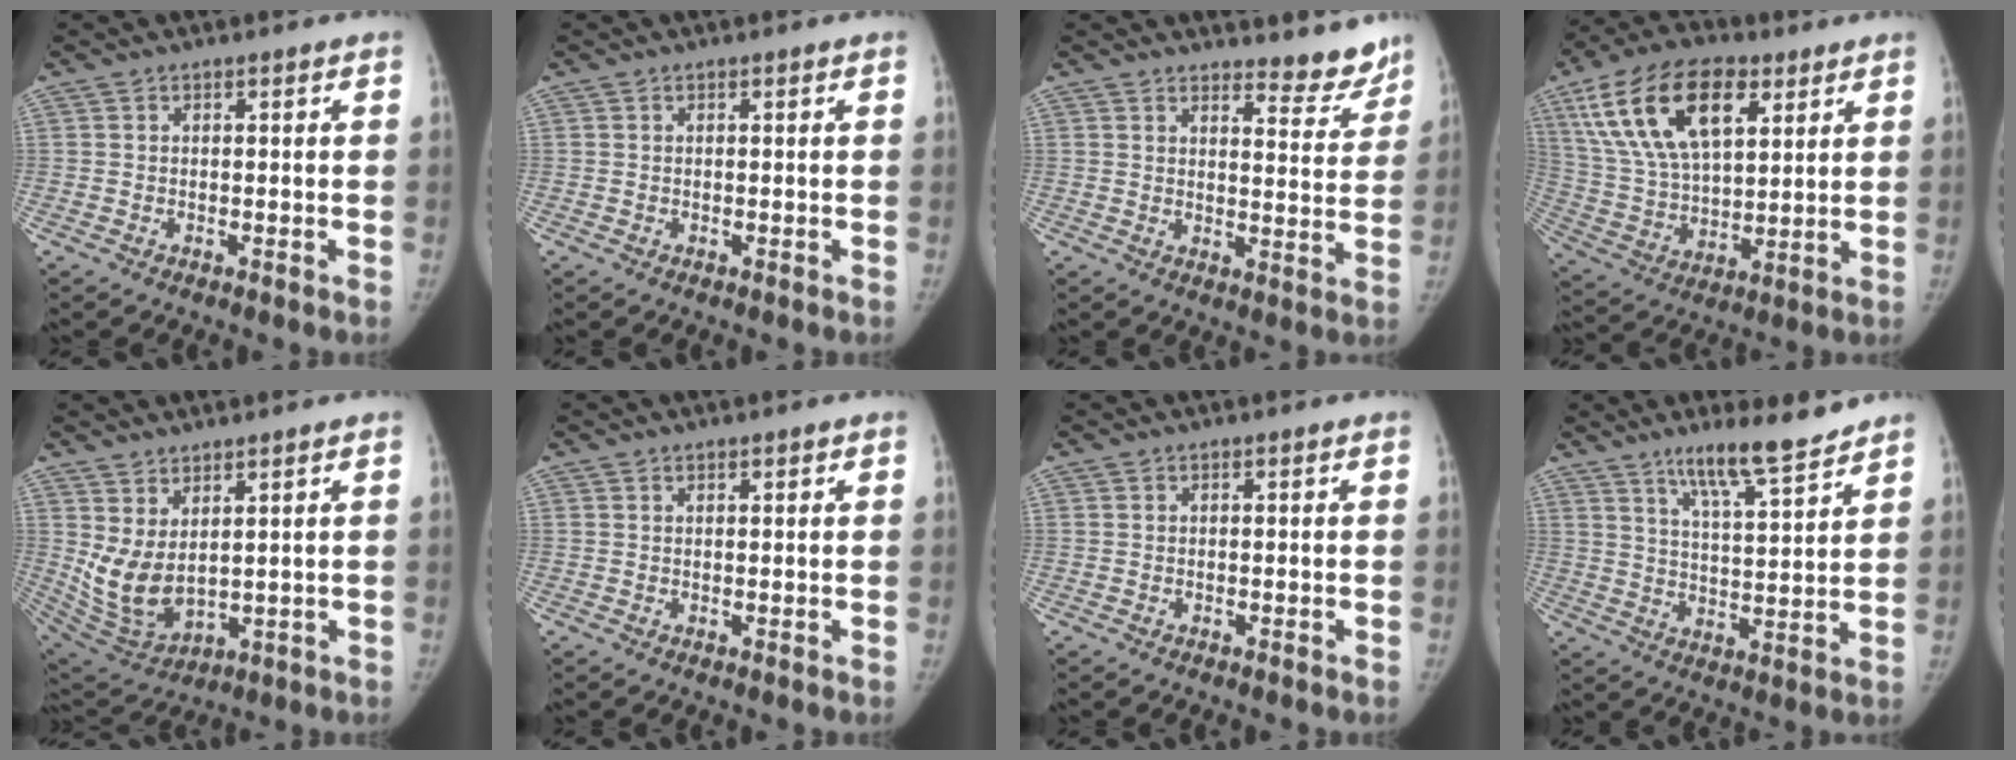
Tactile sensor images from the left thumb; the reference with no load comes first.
{"total": 0.0}
{"total": 7.1, "force": [6.5, 2.0, 1.9], "torque": [0.004, -0.059, 0.080]}
{"total": 21.7, "force": [9.8, 11.3, 15.8], "torque": [-0.276, -0.015, 0.182]}
{"total": 9.7, "force": [3.2, 5.0, 7.6], "torque": [-0.141, -0.030, 0.087]}
{"total": 0.8, "force": [0.6, 0.3, 0.4], "torque": [-0.001, -0.002, 0.010]}
{"total": 0.0}
{"total": 11.2, "force": [8.7, 1.7, 6.9], "torque": [-0.103, -0.058, 0.148]}